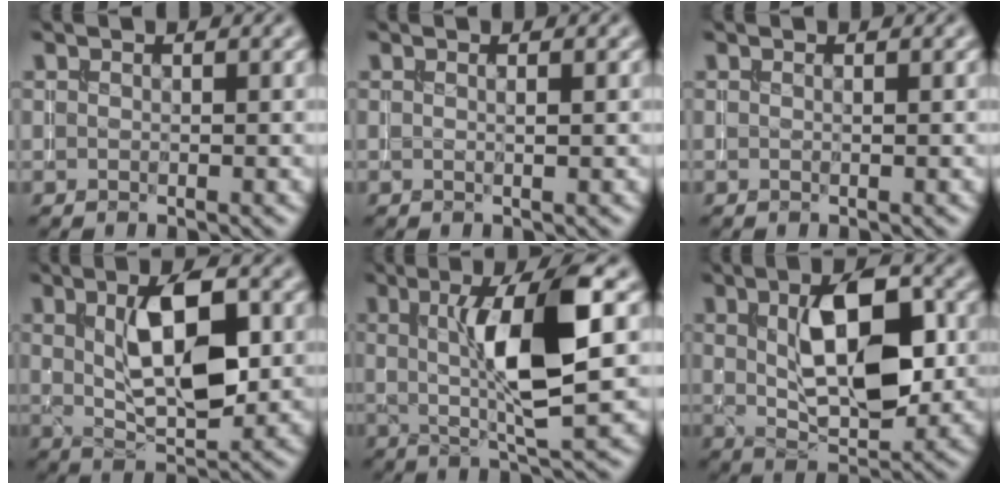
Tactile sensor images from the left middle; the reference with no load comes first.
{"total": 0.8, "force": [0.2, 0.1, 0.8], "torque": [-0.008, 0.003, 0.000]}
{"total": 0.0}
{"total": 7.7, "force": [1.4, 3.1, 6.9], "torque": [-0.118, 0.006, 0.025]}
{"total": 8.4, "force": [1.2, 1.7, 8.2], "torque": [-0.124, 0.003, 0.023]}
{"total": 8.6, "force": [1.5, 3.8, 7.6], "torque": [-0.126, 0.008, 0.023]}